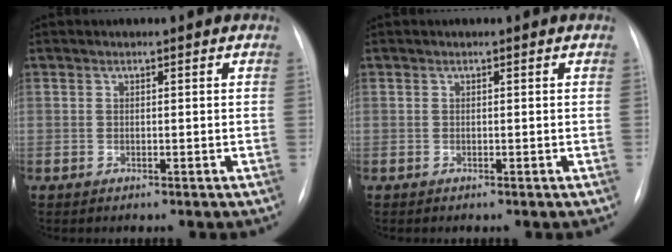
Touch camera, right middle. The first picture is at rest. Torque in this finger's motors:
{"motor_torque": [0.34, -0.38, 0.13, 0.02]}